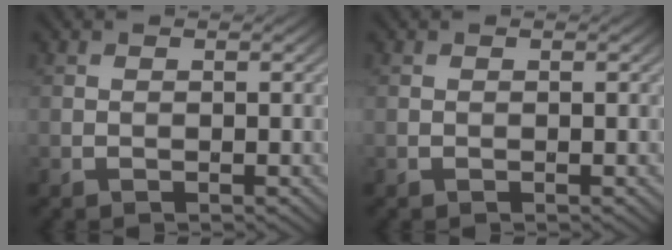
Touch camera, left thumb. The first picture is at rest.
{"total": 0.0}